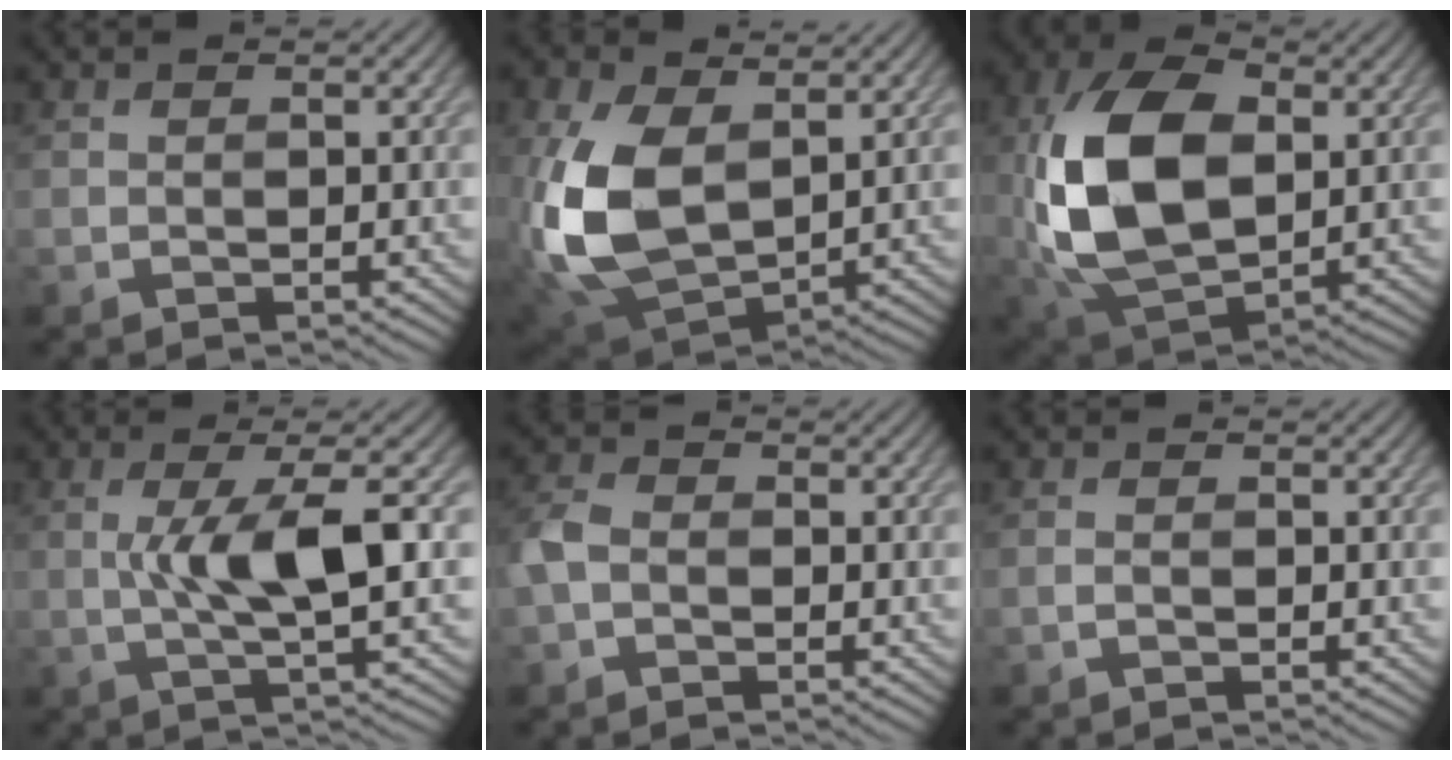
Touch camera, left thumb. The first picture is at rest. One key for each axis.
{"total": 12.2, "fx": 1.2, "fy": 7.5, "fz": 9.5, "tx": -0.247, "ty": -0.007, "tz": 0.028}
{"total": 15.5, "fx": 0.8, "fy": 9.8, "fz": 12.0, "tx": -0.279, "ty": 0.002, "tz": 0.020}
{"total": 7.5, "fx": 0.4, "fy": 1.6, "fz": 7.3, "tx": -0.130, "ty": 0.009, "tz": 0.006}
{"total": 3.1, "fx": -0.9, "fy": 2.3, "fz": 1.9, "tx": -0.046, "ty": 0.006, "tz": -0.029}
{"total": 0.7, "fx": -0.5, "fy": 0.3, "fz": 0.5, "tx": -0.012, "ty": 0.001, "tz": -0.010}